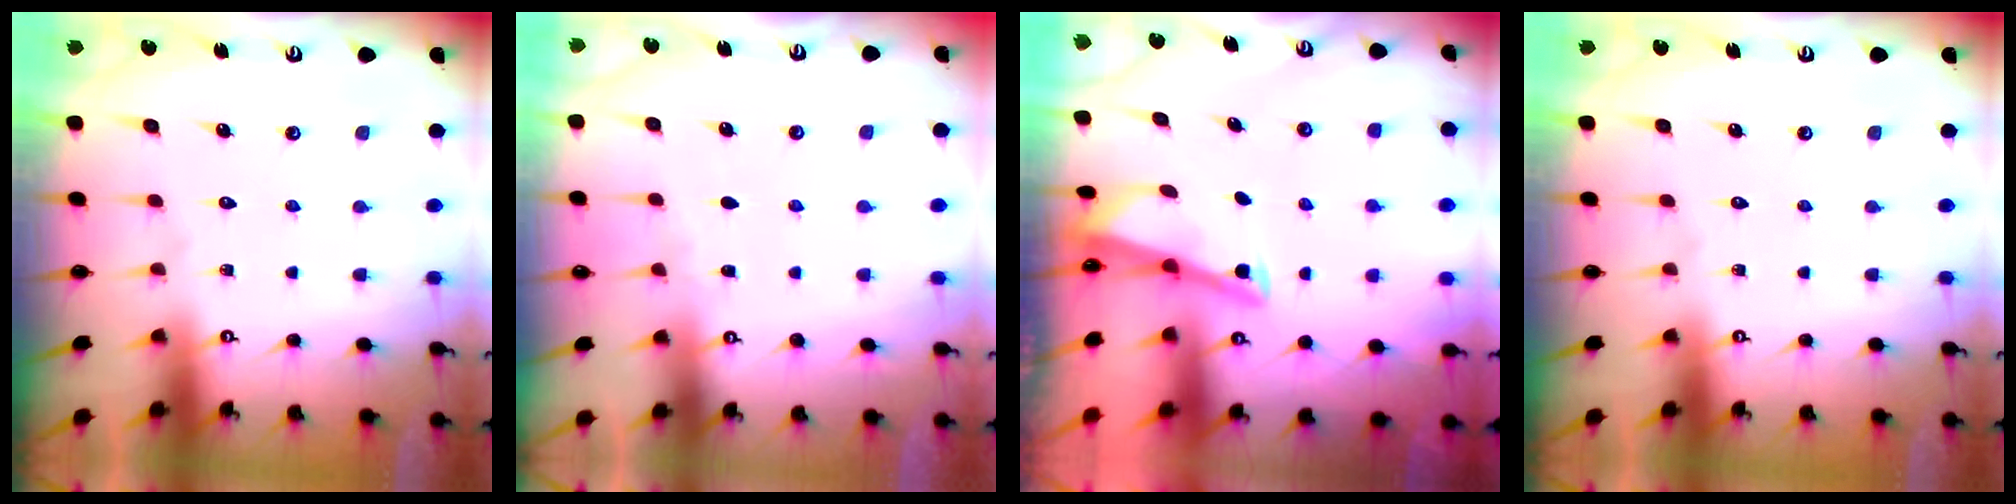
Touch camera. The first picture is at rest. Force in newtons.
{"total": 2.1, "press": 2.1, "slide": 0.3}
{"total": 2.9, "press": 2.9, "slide": 0.4}
{"total": 0.0}